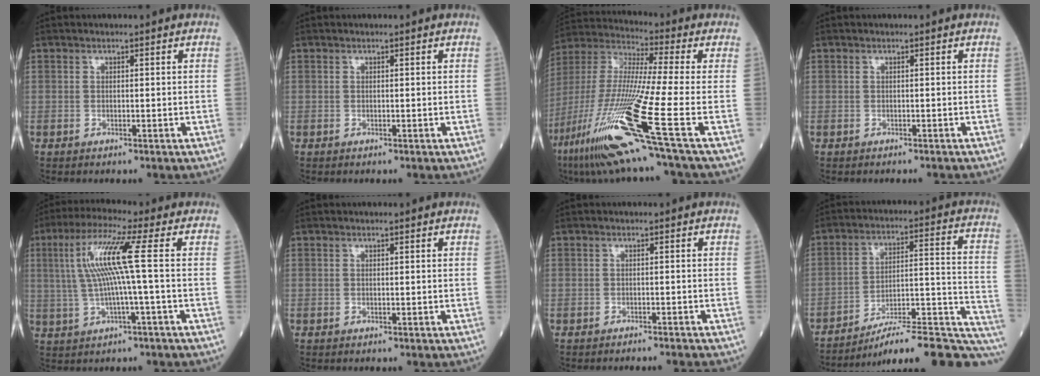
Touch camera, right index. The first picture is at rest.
{"total": 0.0}
{"total": 22.2, "force": [-11.4, -1.2, 19.0], "torque": [-0.411, -0.057, -0.219]}
{"total": 1.3, "force": [-1.2, 0.3, 0.2], "torque": [-0.004, -0.001, -0.015]}
{"total": 9.6, "force": [1.3, -0.9, 9.5], "torque": [-0.195, 0.018, 0.027]}
{"total": 0.0}
{"total": 4.2, "force": [-4.1, -0.4, 1.1], "torque": [-0.014, -0.011, -0.047]}
{"total": 22.3, "force": [-19.1, 2.0, 11.4], "torque": [-0.085, 0.031, -0.268]}